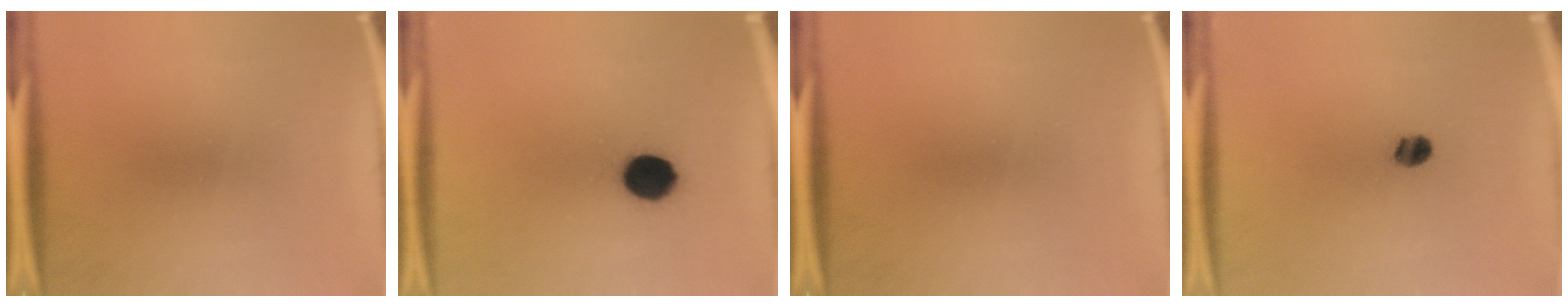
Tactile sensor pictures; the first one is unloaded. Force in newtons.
{"total": 9.2}
{"total": 0.0}
{"total": 3.5}